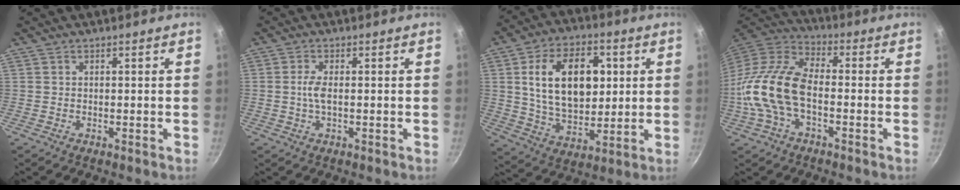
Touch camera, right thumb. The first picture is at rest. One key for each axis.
{"total": 2.9, "fx": -0.1, "fy": 1.0, "fz": 2.7, "tx": -0.068, "ty": 0.002, "tz": -0.004}
{"total": 18.7, "fx": 3.8, "fy": 11.8, "fz": 14.0, "tx": -0.205, "ty": -0.006, "tz": 0.069}
{"total": 16.7, "fx": -3.3, "fy": 9.0, "fz": 13.6, "tx": -0.259, "ty": 0.038, "tz": -0.078}